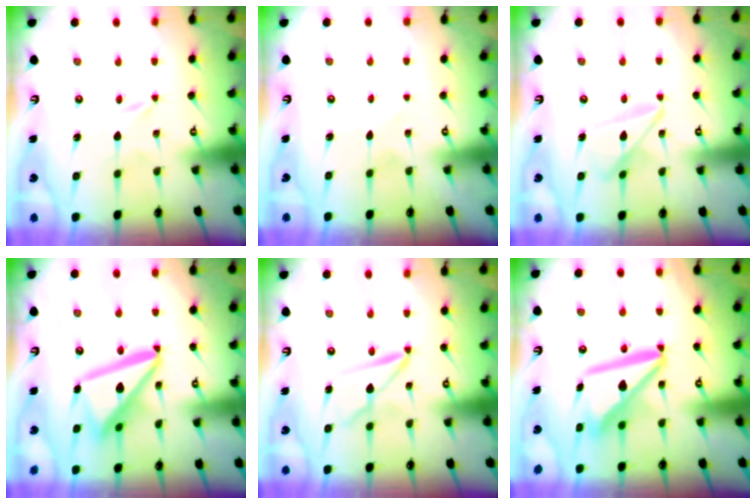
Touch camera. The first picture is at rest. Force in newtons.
{"total": 1.3, "press": 1.3, "slide": 0.1}
{"total": 11.2, "press": 11.2, "slide": 0.7}
{"total": 15.4, "press": 15.3, "slide": 1.5}
{"total": 4.6, "press": 4.6, "slide": 0.3}
{"total": 13.2, "press": 13.1, "slide": 1.7}